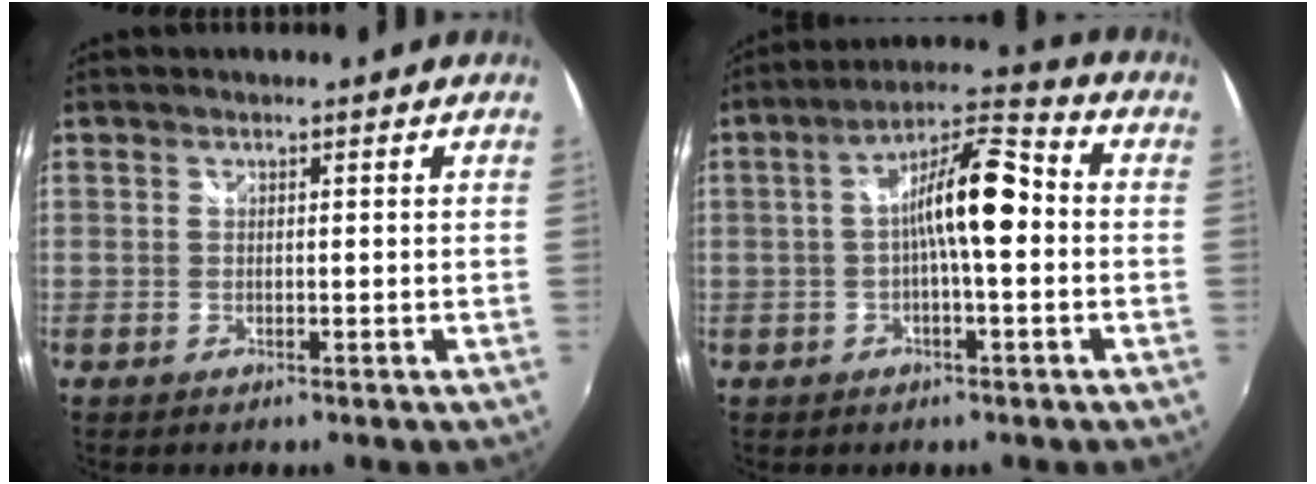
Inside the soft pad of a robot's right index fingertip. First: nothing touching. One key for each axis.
{"total": 10.6, "fx": -0.5, "fy": 2.4, "fz": 10.3, "tx": -0.173, "ty": 0.029, "tz": -0.013}